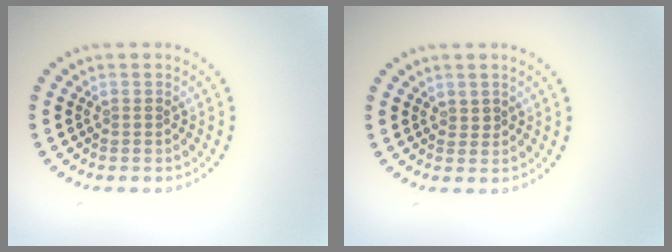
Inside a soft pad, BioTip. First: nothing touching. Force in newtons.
{"total": 0.6, "press": 0.2, "slide": 0.6}